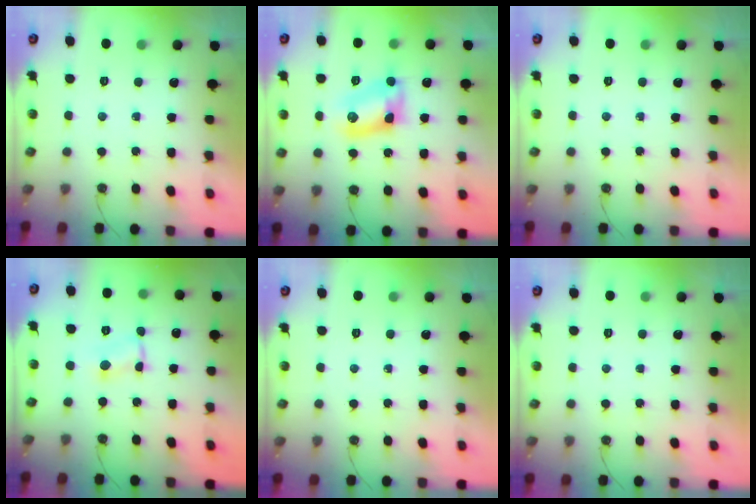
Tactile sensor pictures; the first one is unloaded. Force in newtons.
{"total": 10.3, "press": 9.6, "slide": 3.6}
{"total": 0.0}
{"total": 1.6, "press": 1.6, "slide": 0.3}
{"total": 0.0}
{"total": 0.0}